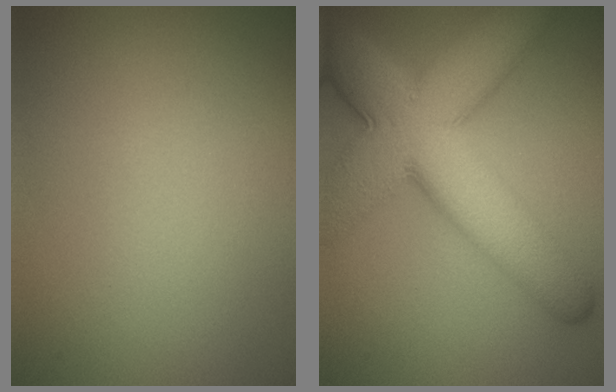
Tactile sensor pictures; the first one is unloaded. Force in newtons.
{"total": 11.8, "press": 11.8, "slide": 0.1}